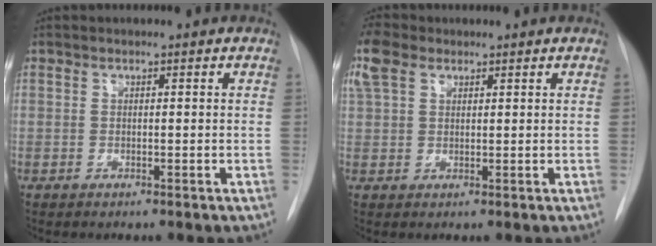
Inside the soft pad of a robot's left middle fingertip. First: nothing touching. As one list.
[{"total": 4.7, "force": [2.7, 2.8, 2.6], "torque": [-0.073, 0.024, 0.056]}]